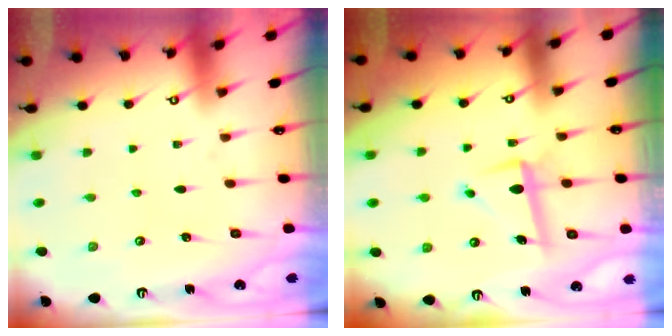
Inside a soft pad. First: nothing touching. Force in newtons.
{"total": 6.8, "press": 6.6, "slide": 1.5}